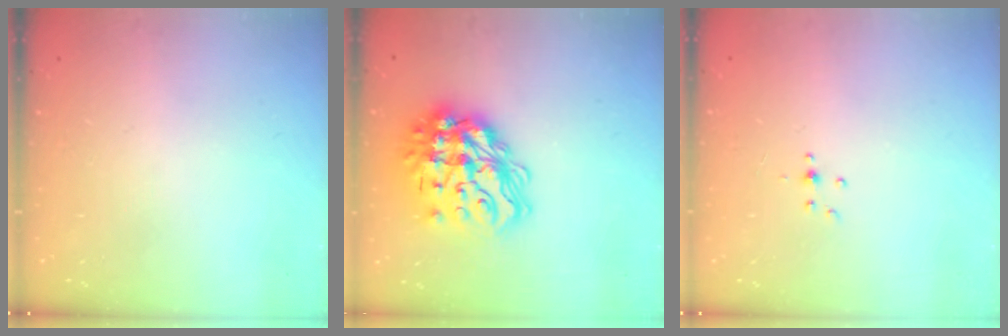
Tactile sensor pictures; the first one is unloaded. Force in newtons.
{"total": 21.1, "press": 21.0, "slide": 2.0}
{"total": 3.0, "press": 2.8, "slide": 1.1}